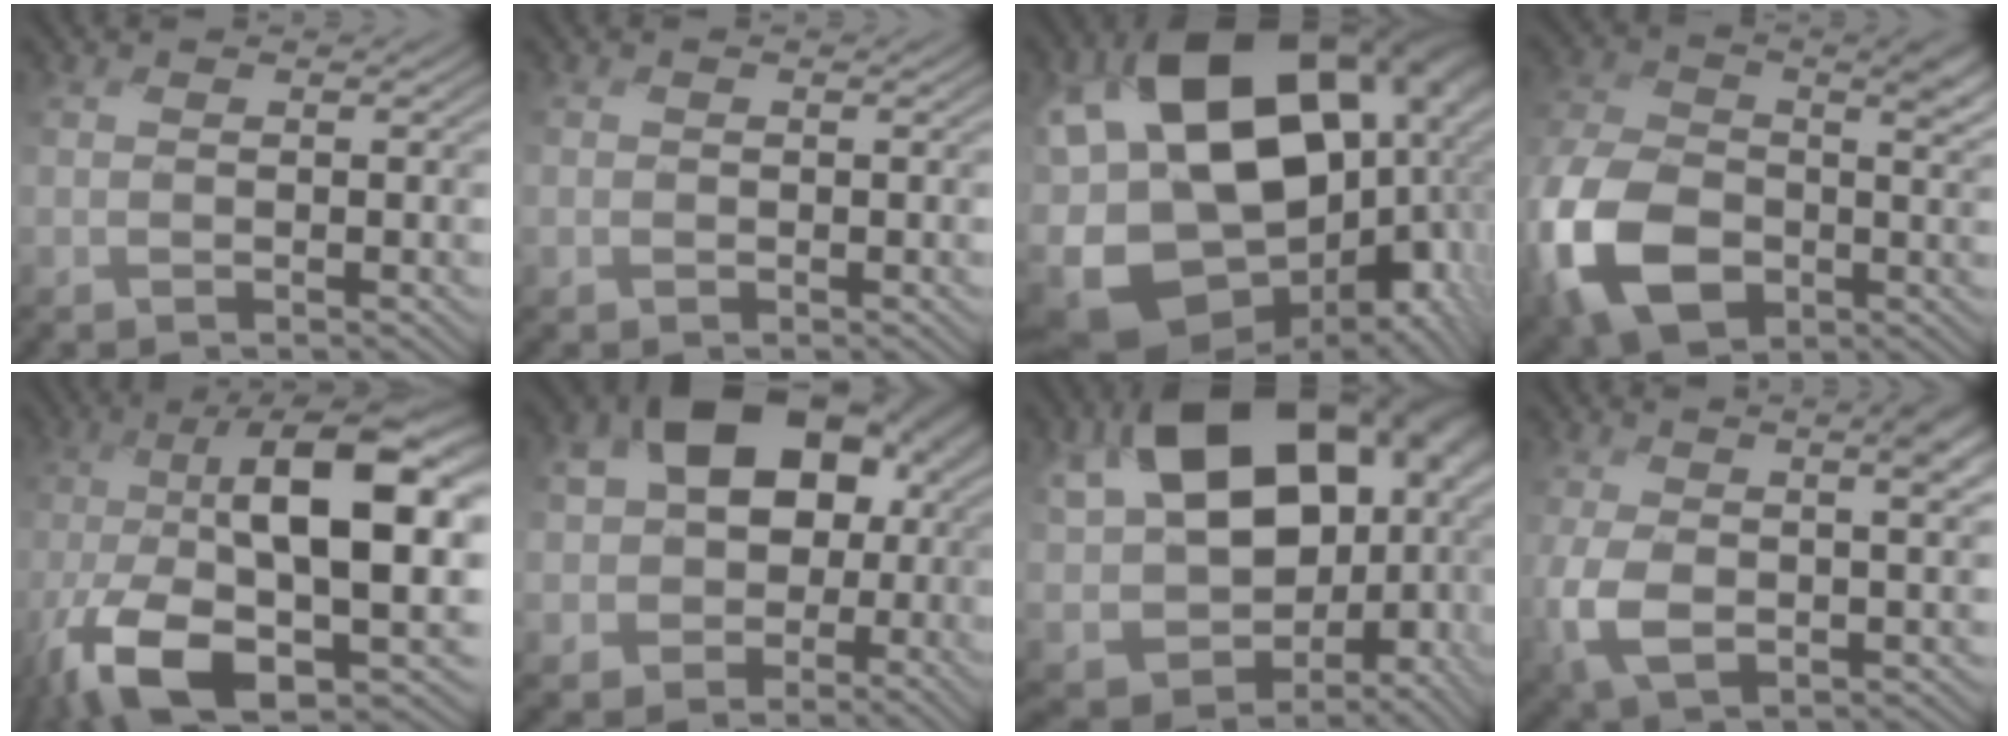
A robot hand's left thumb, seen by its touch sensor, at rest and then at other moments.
{"total": 0.7, "force": [-0.3, 0.6, -0.1], "torque": [0.002, -0.002, -0.008]}
{"total": 21.1, "force": [-2.0, 13.7, 15.9], "torque": [-0.312, -0.033, -0.012]}
{"total": 13.9, "force": [-3.9, 9.2, 9.6], "torque": [-0.233, -0.032, -0.080]}
{"total": 17.2, "force": [-4.5, 5.7, 15.6], "torque": [-0.289, -0.004, -0.087]}
{"total": 15.3, "force": [0.9, 12.3, 9.1], "torque": [-0.159, -0.031, 0.027]}
{"total": 20.8, "force": [3.3, 13.6, 15.4], "torque": [-0.282, -0.036, 0.108]}
{"total": 8.4, "force": [0.8, 3.9, 7.4], "torque": [-0.159, -0.011, 0.009]}